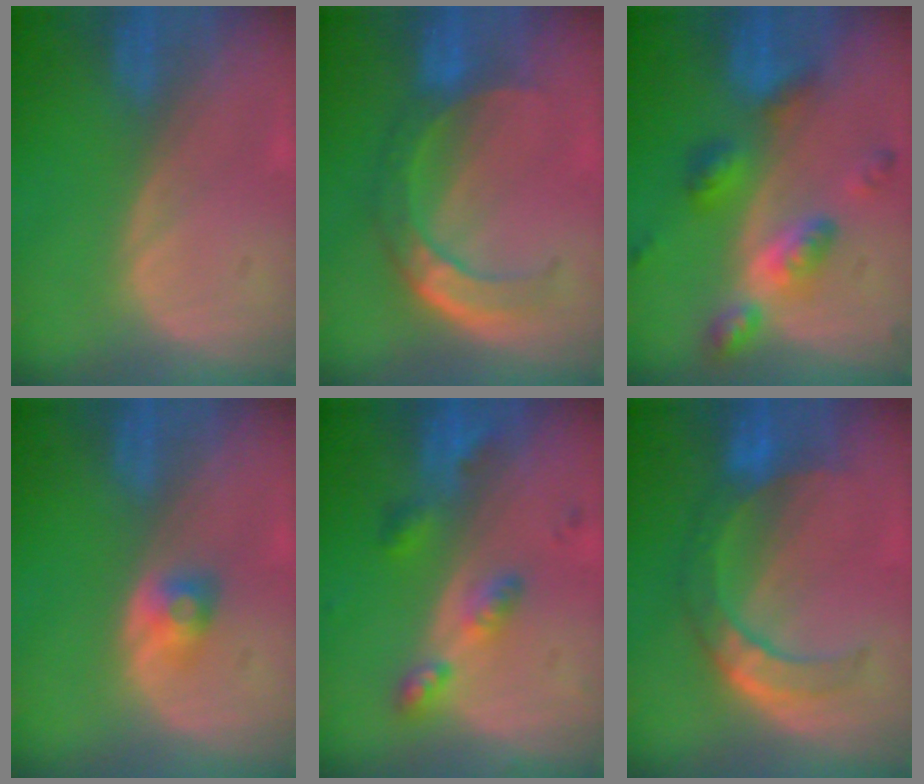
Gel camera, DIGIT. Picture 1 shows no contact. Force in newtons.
{"total": 8.0, "press": 6.8, "slide": 4.1}
{"total": 7.4, "press": 7.4, "slide": 0.6}
{"total": 2.6, "press": 2.3, "slide": 1.2}
{"total": 5.3, "press": 5.1, "slide": 1.4}
{"total": 7.0, "press": 6.9, "slide": 1.4}